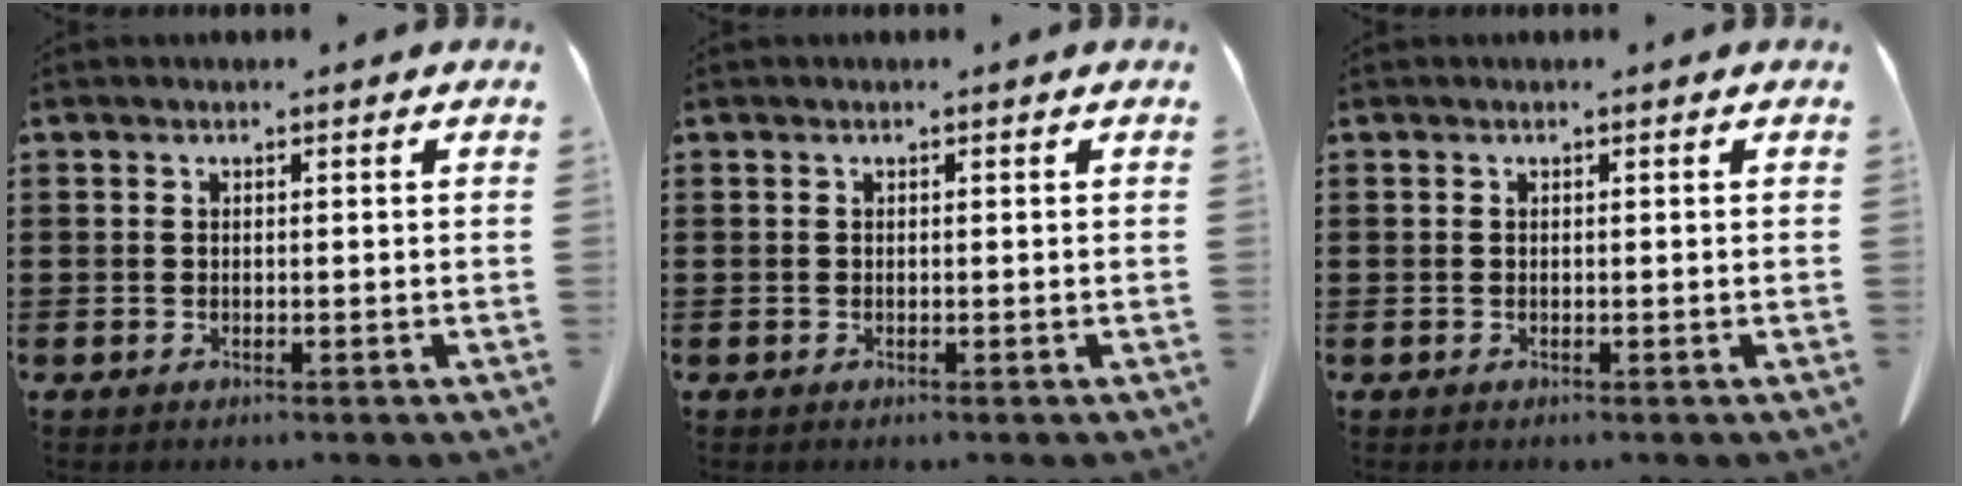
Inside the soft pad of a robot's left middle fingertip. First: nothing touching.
{"total": 0.0}
{"total": 0.0}